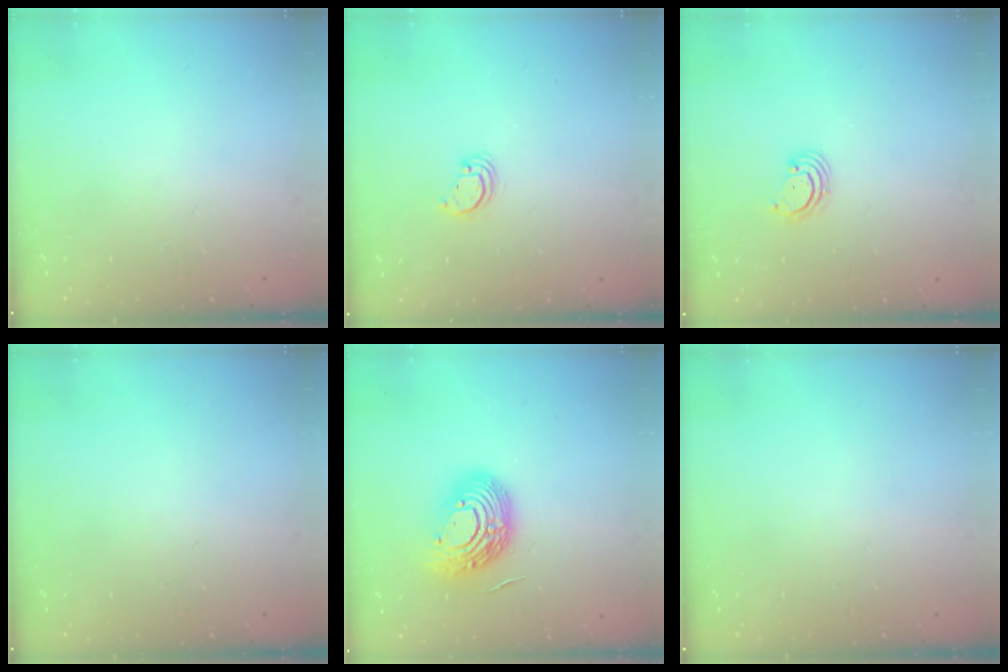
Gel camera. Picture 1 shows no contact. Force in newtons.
{"total": 2.9, "press": 2.9, "slide": 0.1}
{"total": 2.7, "press": 2.7, "slide": 0.3}
{"total": 0.0}
{"total": 15.3, "press": 15.3, "slide": 0.9}
{"total": 0.0}